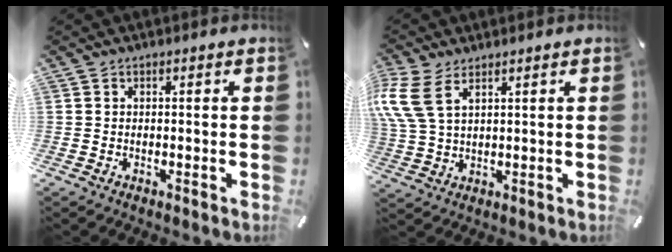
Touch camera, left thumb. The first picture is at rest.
{"total": 8.1, "force": [4.5, 4.0, 5.4], "torque": [-0.142, -0.014, 0.083]}